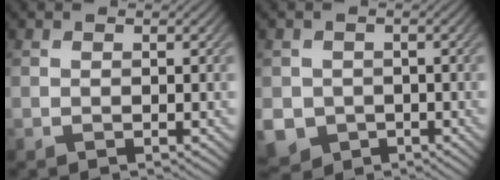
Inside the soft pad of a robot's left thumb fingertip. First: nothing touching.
{"total": 5.1, "force": [-1.4, 4.6, 1.7], "torque": [-0.052, -0.028, -0.028]}